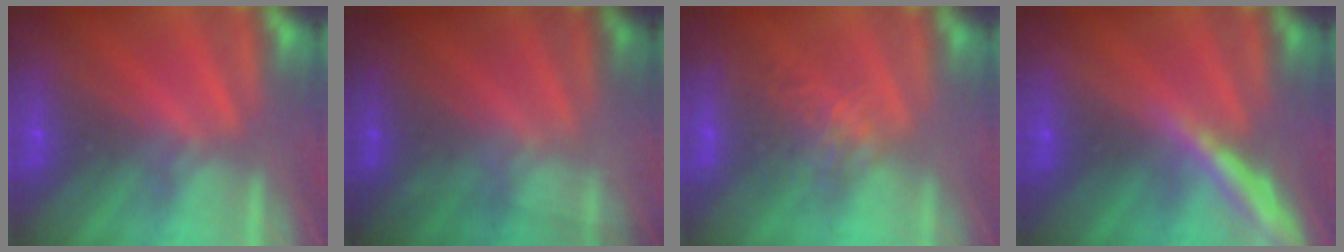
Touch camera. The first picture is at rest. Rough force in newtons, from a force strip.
{"total": 1.6}
{"total": 3.8}
{"total": 3.3}